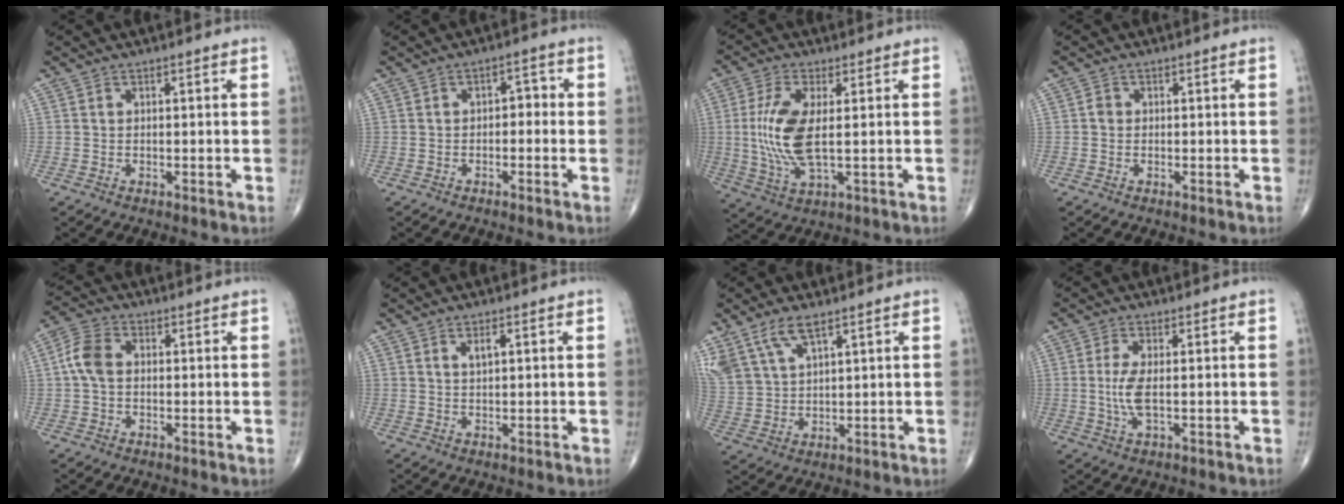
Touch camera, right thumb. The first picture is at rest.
{"total": 3.0, "force": [-0.4, 1.8, 2.3], "torque": [-0.016, 0.016, -0.014]}
{"total": 11.2, "force": [0.6, 4.1, 10.4], "torque": [-0.239, -0.009, 0.016]}
{"total": 1.1, "force": [-0.1, 1.0, 0.5], "torque": [-0.005, 0.002, -0.004]}
{"total": 5.9, "force": [0.3, 4.0, 4.3], "torque": [-0.093, 0.018, -0.001]}
{"total": 1.9, "force": [0.8, 0.6, 1.6], "torque": [-0.027, -0.001, 0.014]}
{"total": 9.7, "force": [6.3, 4.0, 6.2], "torque": [-0.132, -0.012, 0.137]}
{"total": 4.9, "force": [-0.2, 1.6, 4.7], "torque": [-0.113, -0.005, -0.003]}